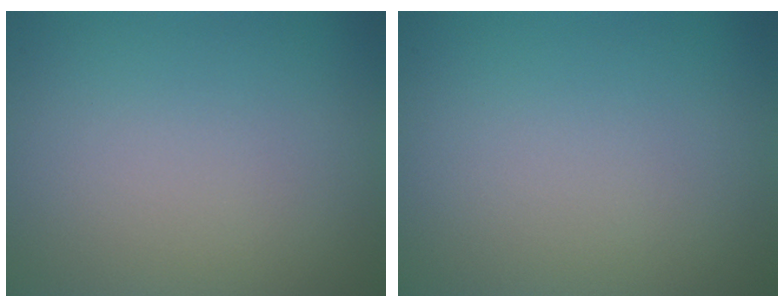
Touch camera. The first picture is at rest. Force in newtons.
{"total": 0.0}